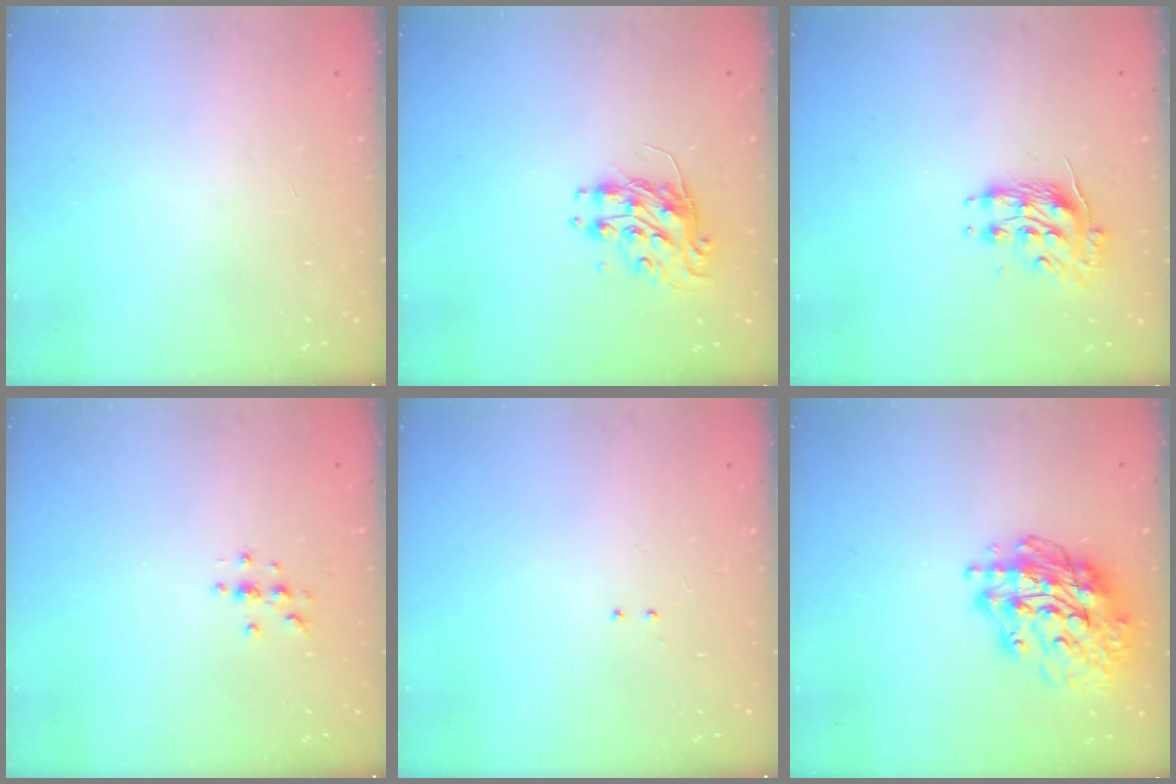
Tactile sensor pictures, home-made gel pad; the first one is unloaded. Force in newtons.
{"total": 9.2, "press": 9.2, "slide": 0.3}
{"total": 10.2, "press": 10.2, "slide": 0.6}
{"total": 3.0, "press": 3.0, "slide": 0.4}
{"total": 2.0, "press": 2.0, "slide": 0.4}
{"total": 18.9, "press": 18.8, "slide": 2.2}